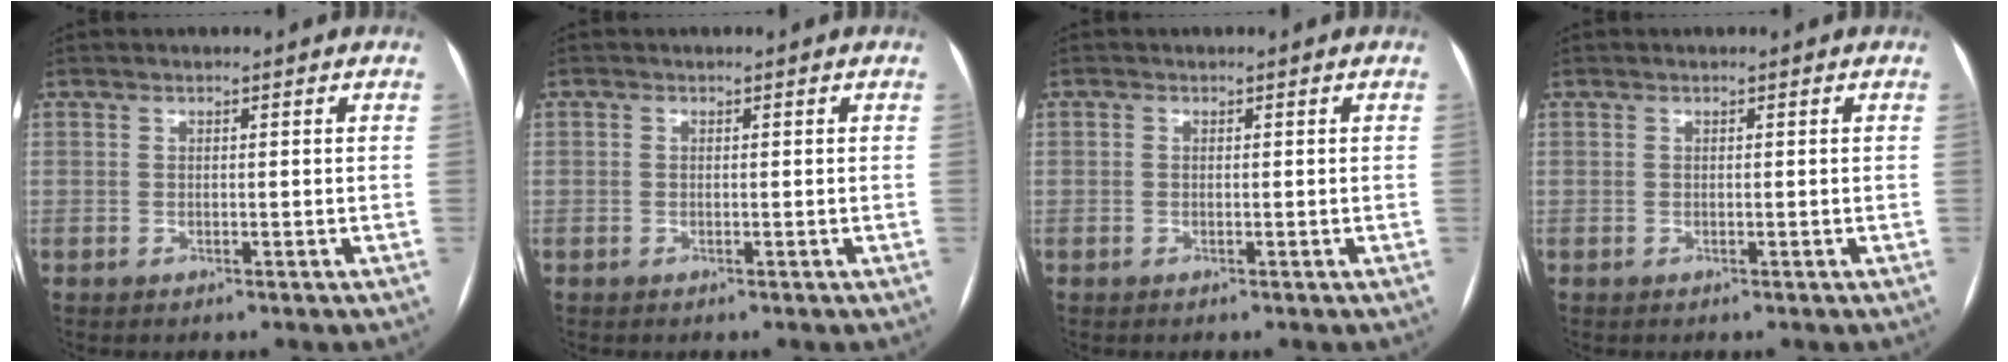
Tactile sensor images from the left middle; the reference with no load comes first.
{"total": 0.0}
{"total": 0.0}
{"total": 0.0}